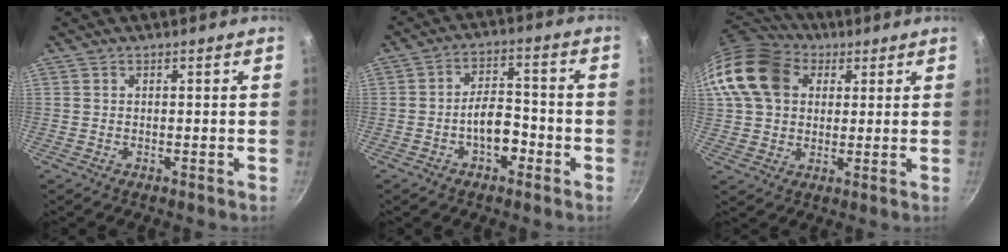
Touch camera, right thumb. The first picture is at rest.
{"total": 7.1, "force": [-3.0, 4.0, 5.1], "torque": [-0.056, 0.035, -0.049]}
{"total": 16.7, "force": [5.1, 12.8, 9.5], "torque": [-0.172, 0.019, 0.081]}